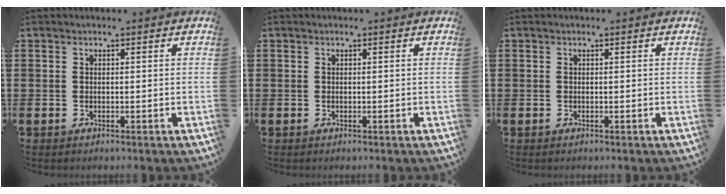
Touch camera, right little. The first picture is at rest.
{"total": 0.0}
{"total": 0.0}